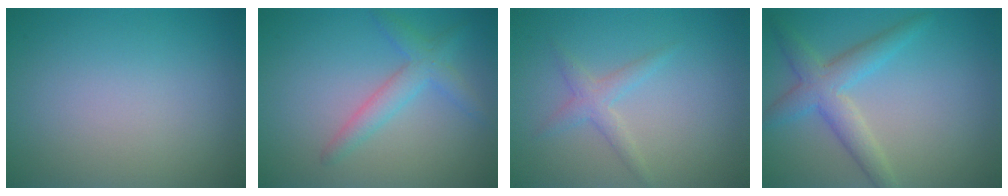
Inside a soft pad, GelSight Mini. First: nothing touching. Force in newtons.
{"total": 2.7, "press": 2.7, "slide": 0.1}
{"total": 1.9, "press": 1.9, "slide": 0.0}
{"total": 3.8, "press": 3.8, "slide": 0.2}